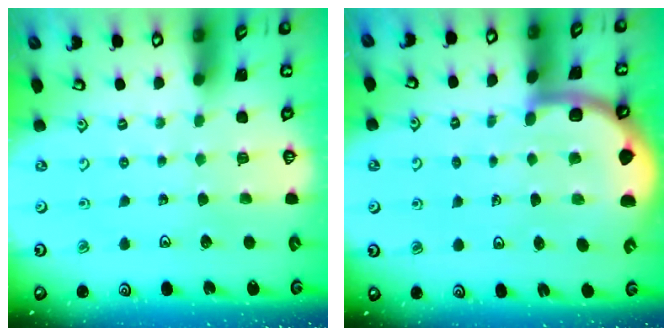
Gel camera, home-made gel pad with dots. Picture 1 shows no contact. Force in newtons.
{"total": 4.8, "press": 4.7, "slide": 0.7}